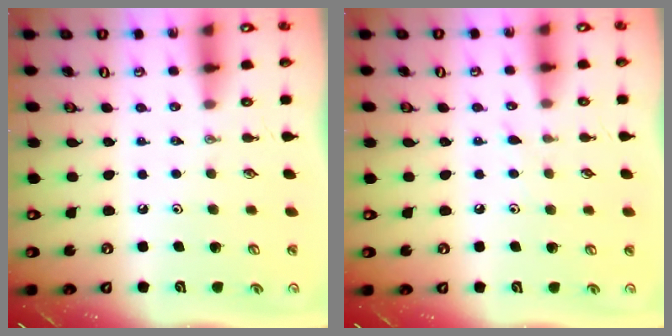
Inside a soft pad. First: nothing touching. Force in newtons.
{"total": 4.2, "press": 4.2, "slide": 0.5}